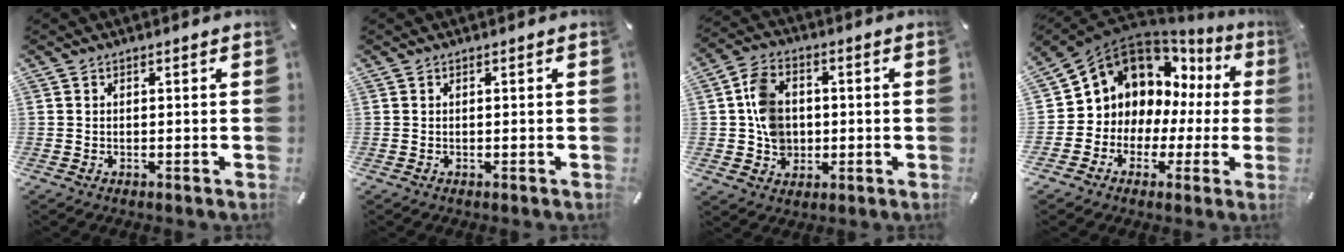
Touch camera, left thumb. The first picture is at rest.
{"total": 0.0}
{"total": 9.3, "force": [0.1, 8.0, 4.8], "torque": [-0.102, 0.012, 0.006]}
{"total": 10.7, "force": [4.4, 9.4, 2.5], "torque": [-0.060, -0.055, 0.093]}